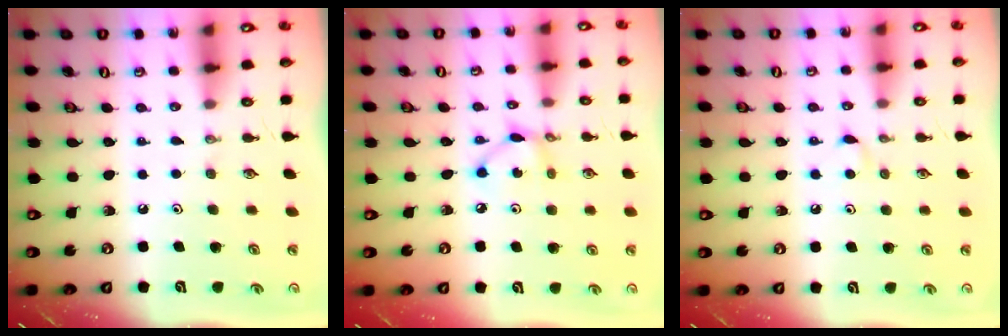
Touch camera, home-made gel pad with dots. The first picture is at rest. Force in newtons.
{"total": 5.2, "press": 5.2, "slide": 0.2}
{"total": 4.1, "press": 4.1, "slide": 0.5}